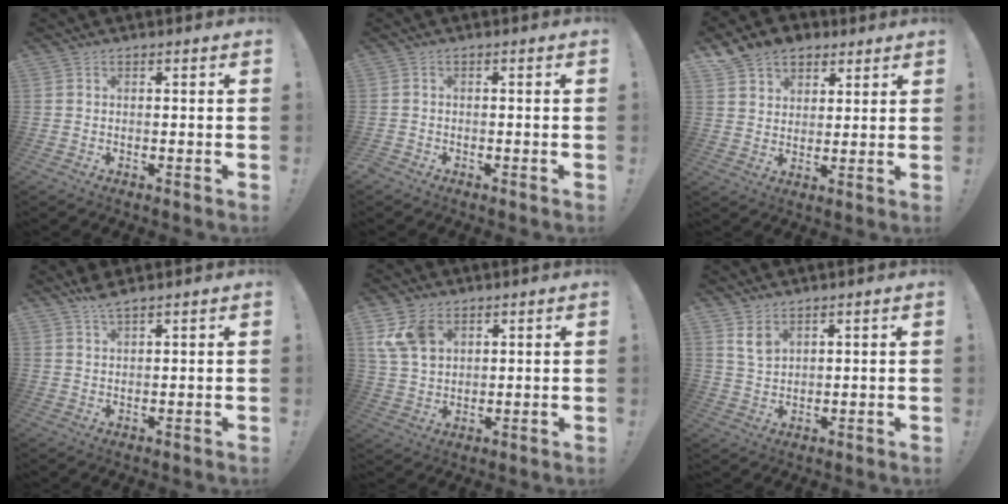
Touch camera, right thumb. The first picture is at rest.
{"total": 1.3, "force": [-1.1, 0.6, 0.1], "torque": [-0.001, 0.003, -0.021]}
{"total": 9.4, "force": [6.4, 6.6, 2.0], "torque": [-0.044, -0.033, 0.129]}
{"total": 3.4, "force": [2.8, 0.6, 1.8], "torque": [-0.032, -0.015, 0.049]}
{"total": 9.7, "force": [4.6, 6.8, 5.2], "torque": [-0.108, -0.009, 0.090]}
{"total": 5.5, "force": [3.3, 3.6, 2.5], "torque": [-0.038, -0.017, 0.062]}